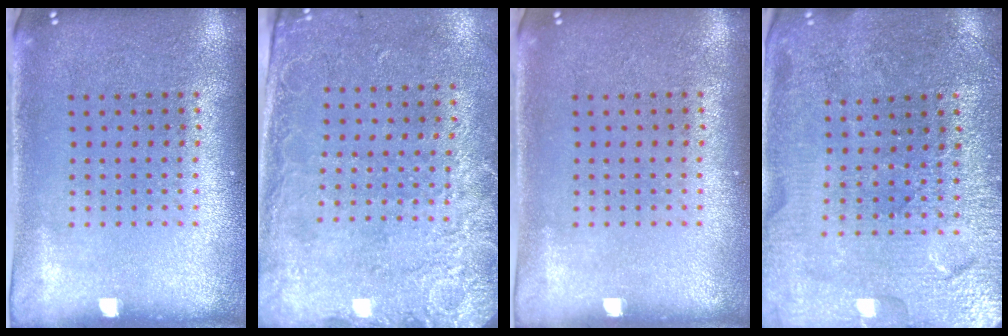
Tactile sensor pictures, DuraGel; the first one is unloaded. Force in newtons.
{"total": 2.6, "press": 2.0, "slide": 1.7}
{"total": 0.0}
{"total": 3.2, "press": 3.2, "slide": 0.1}